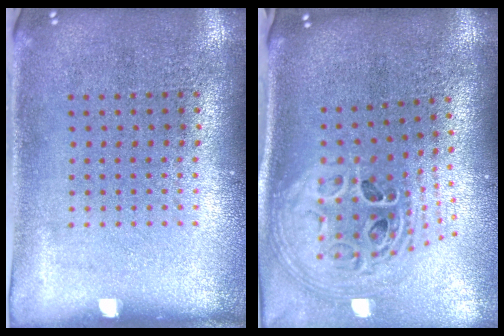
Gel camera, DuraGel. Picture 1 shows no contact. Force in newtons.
{"total": 2.8, "press": 2.0, "slide": 2.0}